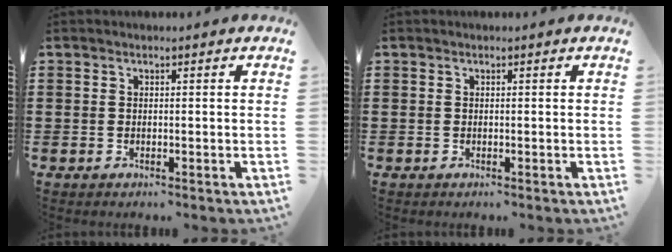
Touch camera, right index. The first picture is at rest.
{"total": 0.0}